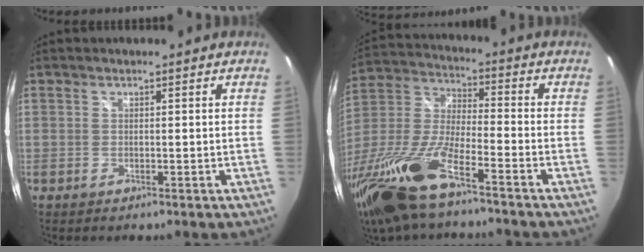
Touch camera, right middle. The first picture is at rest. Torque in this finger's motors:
{"motor_torque": [1.22, -0.92, 0.94, 0.21]}